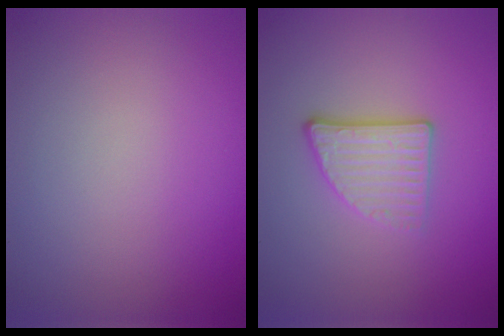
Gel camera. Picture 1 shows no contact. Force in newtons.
{"total": 3.3, "press": 2.8, "slide": 1.8}